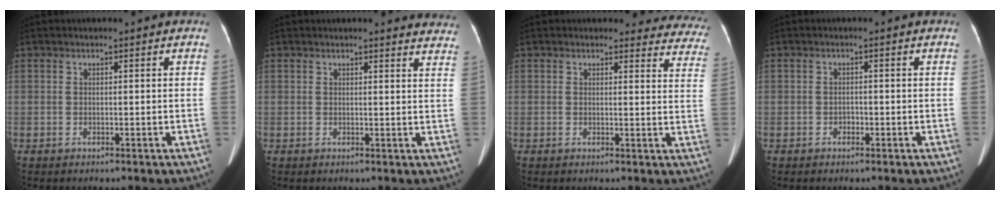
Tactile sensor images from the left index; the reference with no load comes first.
{"total": 9.9, "force": [9.6, 1.5, 1.7], "torque": [0.018, -0.032, 0.070]}
{"total": 13.4, "force": [12.8, 3.8, 0.9], "torque": [0.047, -0.070, 0.092]}
{"total": 0.9, "force": [-0.6, 0.6, 0.4], "torque": [-0.005, 0.004, -0.009]}